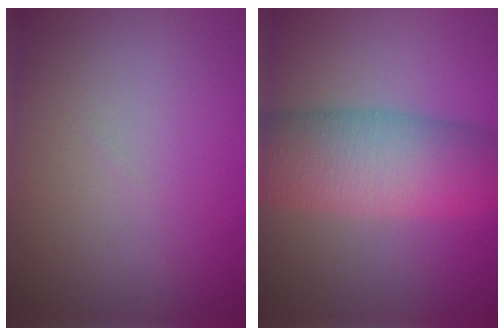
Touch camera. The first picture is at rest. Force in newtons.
{"total": 8.5, "press": 8.5, "slide": 0.0}